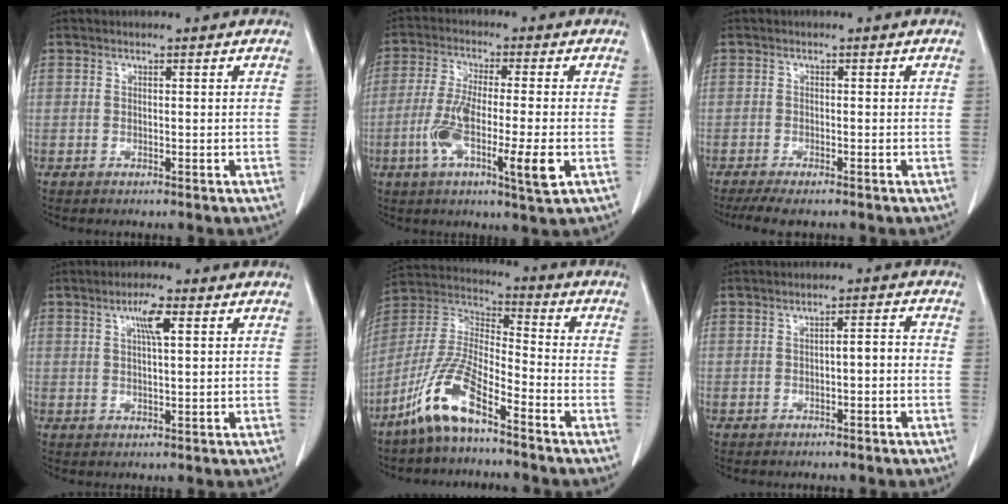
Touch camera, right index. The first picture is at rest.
{"total": 11.4, "force": [-3.2, 1.2, 10.9], "torque": [-0.197, -0.013, -0.057]}
{"total": 4.8, "force": [-3.9, 1.0, 2.7], "torque": [-0.042, -0.011, -0.061]}
{"total": 4.0, "force": [1.7, 0.5, 3.6], "torque": [-0.066, 0.001, 0.028]}
{"total": 11.8, "force": [-7.8, 2.5, 8.4], "torque": [-0.192, -0.002, -0.156]}
{"total": 2.0, "force": [-0.6, 0.7, 1.8], "torque": [-0.029, 0.007, -0.007]}